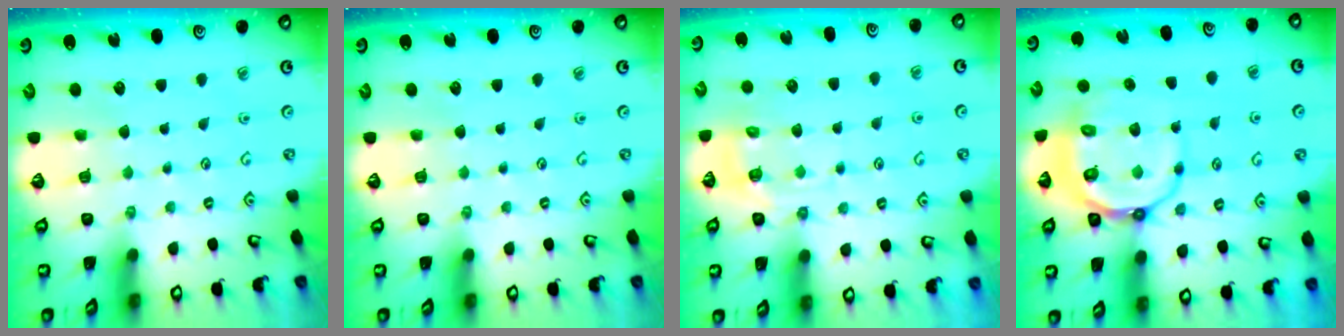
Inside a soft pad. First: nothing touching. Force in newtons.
{"total": 0.0}
{"total": 6.2, "press": 6.1, "slide": 1.3}
{"total": 11.7, "press": 11.4, "slide": 2.8}